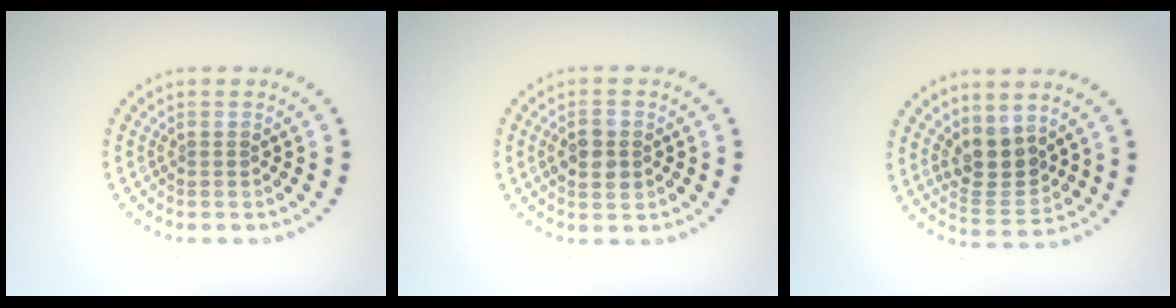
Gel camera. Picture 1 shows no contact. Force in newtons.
{"total": 2.7, "press": 2.7, "slide": 0.1}
{"total": 3.6, "press": 3.2, "slide": 1.6}